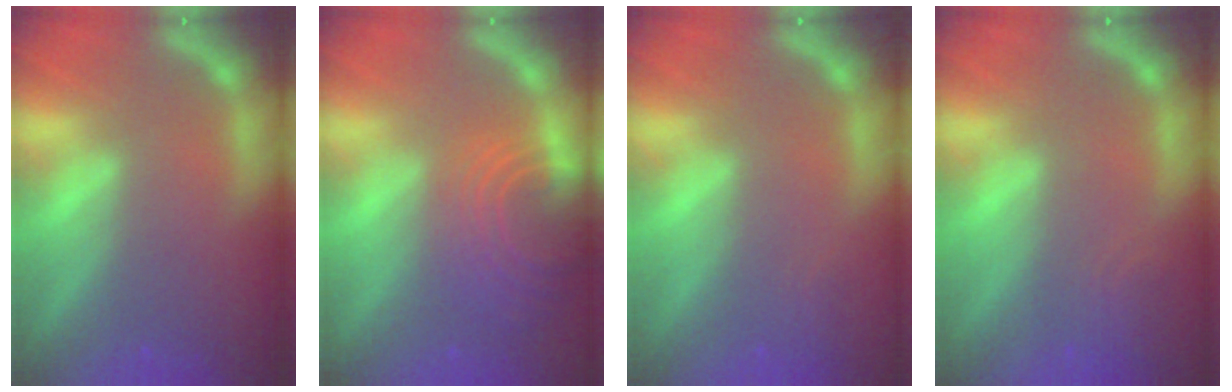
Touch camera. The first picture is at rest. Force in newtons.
{"total": 9.0}
{"total": 0.9}
{"total": 1.9}